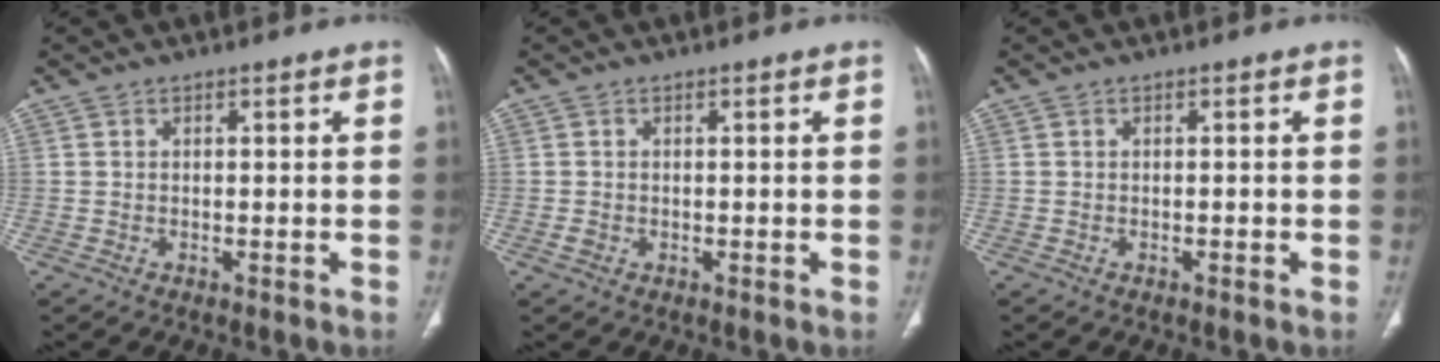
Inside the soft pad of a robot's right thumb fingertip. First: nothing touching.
{"total": 1.1, "force": [-0.3, 0.8, 0.6], "torque": [-0.014, 0.000, -0.005]}
{"total": 0.5, "force": [-0.2, 0.2, 0.4], "torque": [-0.008, 0.000, -0.002]}